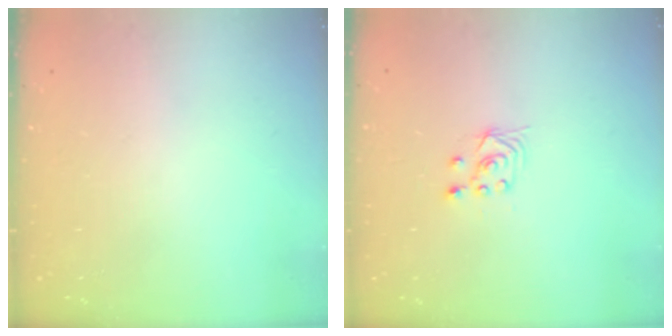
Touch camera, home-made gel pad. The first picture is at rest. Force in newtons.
{"total": 2.8, "press": 2.4, "slide": 1.4}